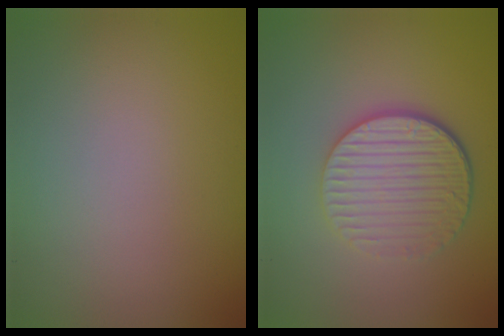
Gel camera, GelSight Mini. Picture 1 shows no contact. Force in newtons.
{"total": 5.3, "press": 3.8, "slide": 3.6}